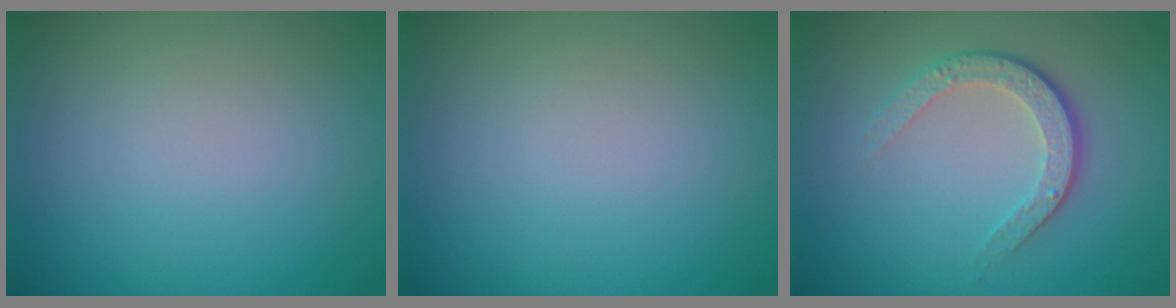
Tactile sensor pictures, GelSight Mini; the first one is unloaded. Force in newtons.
{"total": 0.0}
{"total": 3.5, "press": 2.5, "slide": 2.5}